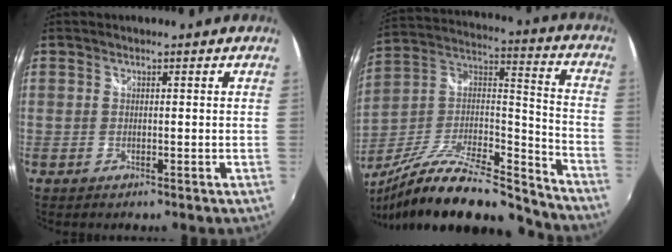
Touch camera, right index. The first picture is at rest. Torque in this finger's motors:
{"motor_torque": [0.31, -0.86, 0.12, 0.10]}